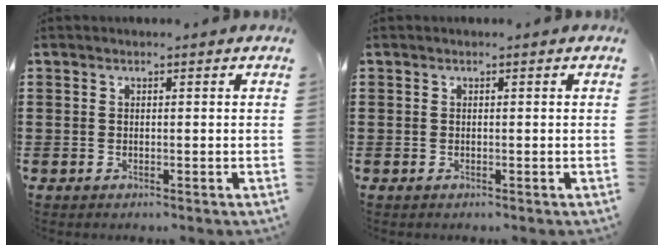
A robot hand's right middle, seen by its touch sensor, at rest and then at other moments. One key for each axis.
{"total": 0.0}